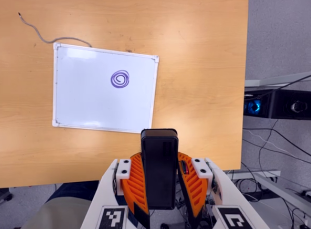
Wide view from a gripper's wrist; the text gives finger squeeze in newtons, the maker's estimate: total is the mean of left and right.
{"total": 10.1, "left": 8.1, "right": 12.0}